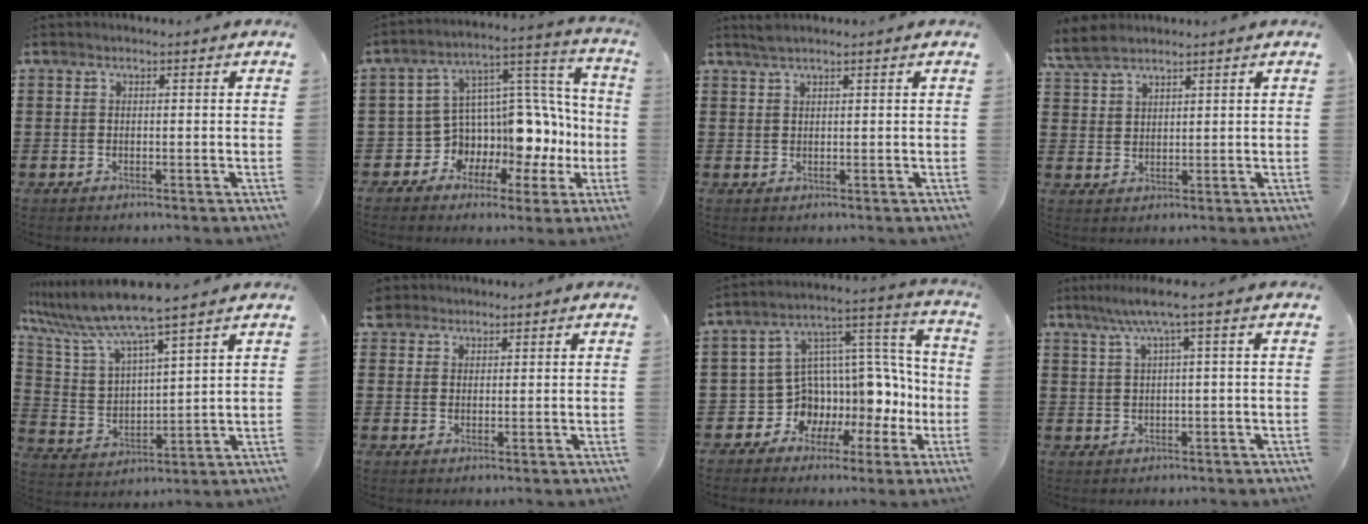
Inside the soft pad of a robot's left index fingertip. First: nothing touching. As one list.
[{"total": 8.4, "force": [-1.1, 7.3, 4.1], "torque": [-0.081, -0.038, -0.012]}, {"total": 1.5, "force": [1.3, 0.0, 0.8], "torque": [-0.016, 0.001, 0.023]}, {"total": 4.3, "force": [3.5, 1.8, 1.8], "torque": [-0.048, 0.001, 0.066]}, {"total": 8.0, "force": [7.1, 0.1, 3.7], "torque": [-0.105, -0.040, 0.119]}, {"total": 2.4, "force": [2.0, 1.5, 0.1], "torque": [-0.011, 0.010, 0.038]}, {"total": 7.9, "force": [-1.5, 7.0, 3.3], "torque": [-0.068, -0.040, -0.022]}, {"total": 3.7, "force": [1.1, -0.3, 3.6], "torque": [-0.071, -0.001, 0.013]}]